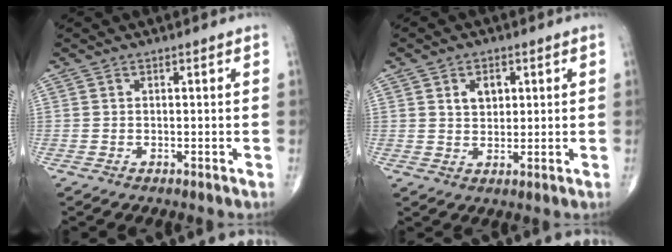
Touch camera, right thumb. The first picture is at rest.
{"total": 4.2, "force": [1.5, 2.9, 2.7], "torque": [-0.027, -0.008, 0.025]}